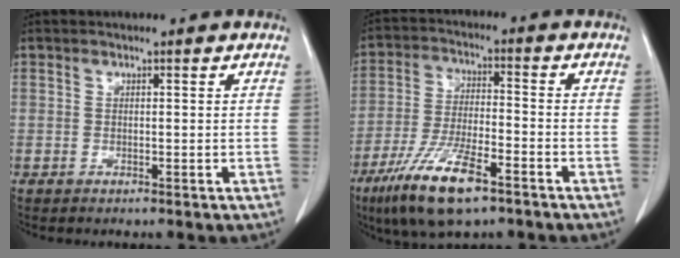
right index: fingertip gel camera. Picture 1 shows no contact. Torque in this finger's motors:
{"motor_torque": [1.20, -0.94, 0.67, 0.21]}